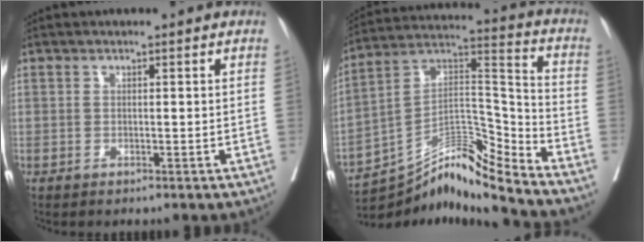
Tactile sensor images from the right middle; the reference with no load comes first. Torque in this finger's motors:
{"motor_torque": [-0.57, -1.12, -0.07, 0.00]}